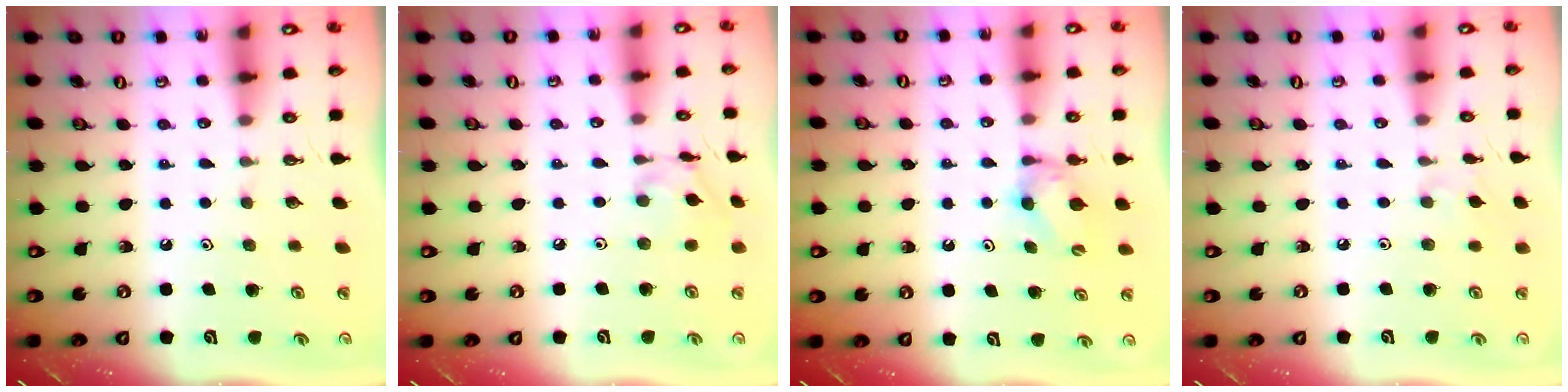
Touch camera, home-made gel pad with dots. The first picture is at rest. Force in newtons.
{"total": 8.1, "press": 8.1, "slide": 0.4}
{"total": 5.7, "press": 5.7, "slide": 0.4}
{"total": 2.4, "press": 2.4, "slide": 0.6}